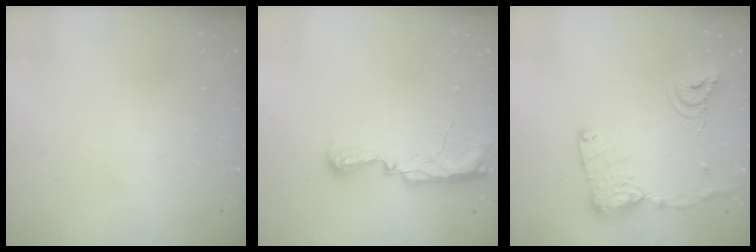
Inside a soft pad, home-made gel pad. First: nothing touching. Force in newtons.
{"total": 11.5, "press": 10.2, "slide": 5.3}
{"total": 15.3, "press": 15.3, "slide": 1.2}